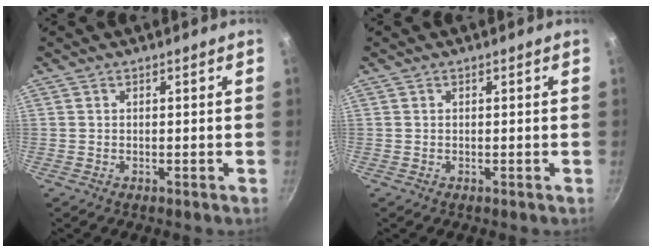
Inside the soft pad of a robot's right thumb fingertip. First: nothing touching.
{"total": 0.0}